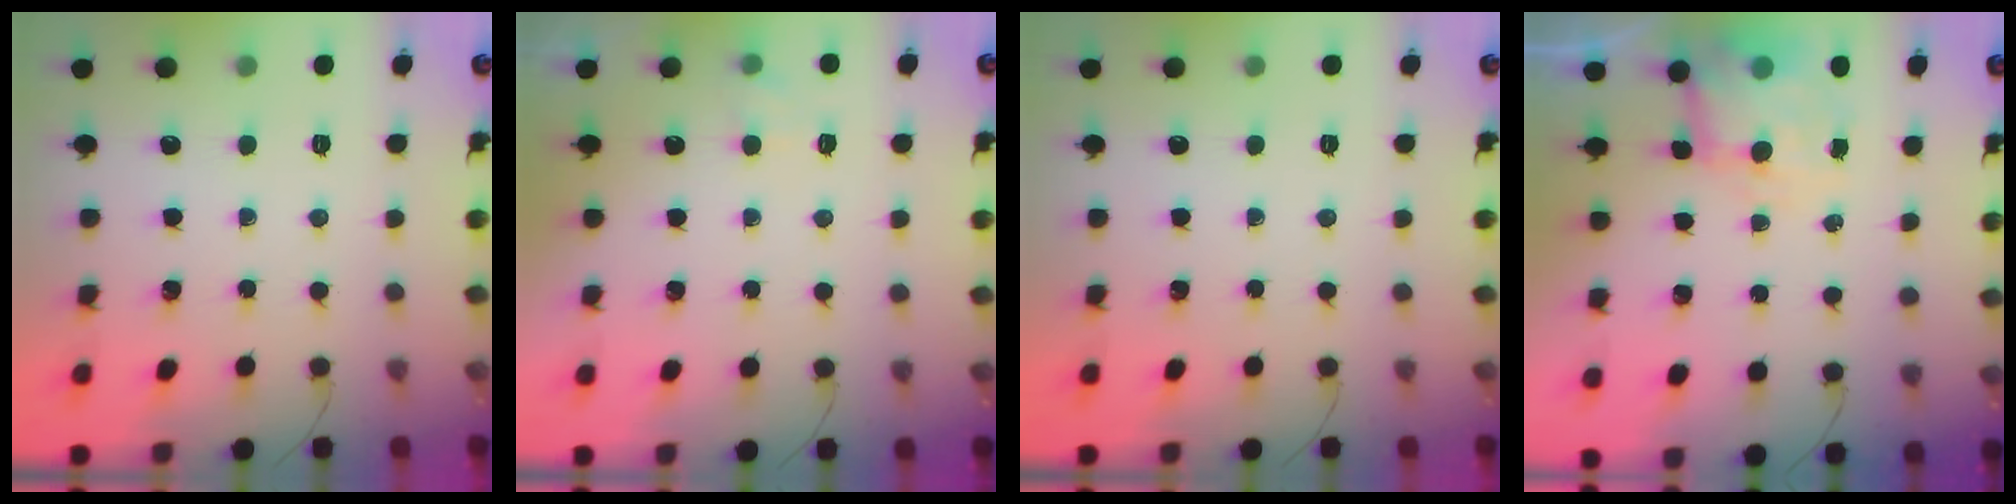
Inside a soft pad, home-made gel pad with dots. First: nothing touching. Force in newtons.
{"total": 2.6, "press": 2.4, "slide": 1.2}
{"total": 0.0}
{"total": 6.5, "press": 6.4, "slide": 1.2}